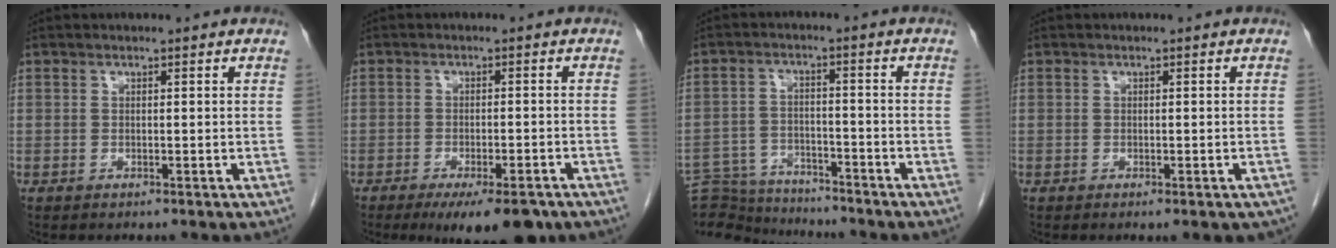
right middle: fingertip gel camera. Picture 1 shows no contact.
{"total": 9.1, "force": [-6.6, 2.6, 5.8], "torque": [-0.071, -0.009, -0.097]}
{"total": 11.5, "force": [-11.3, 1.8, 1.5], "torque": [-0.031, 0.010, -0.181]}
{"total": 2.1, "force": [-1.5, 0.6, 1.4], "torque": [-0.008, -0.005, -0.017]}